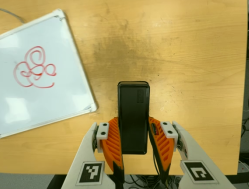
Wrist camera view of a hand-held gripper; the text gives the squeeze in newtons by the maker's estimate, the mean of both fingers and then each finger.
{"total": 4.6, "left": 3.0, "right": 6.2}